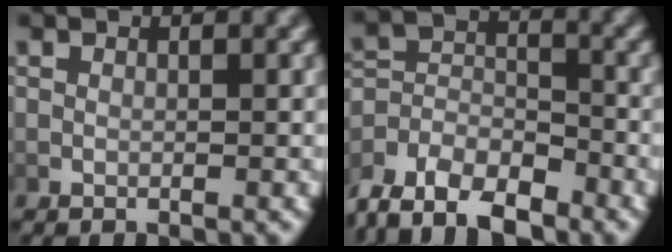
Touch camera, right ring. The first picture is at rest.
{"total": 7.6, "force": [-4.0, 5.2, 3.9], "torque": [-0.094, -0.035, -0.062]}